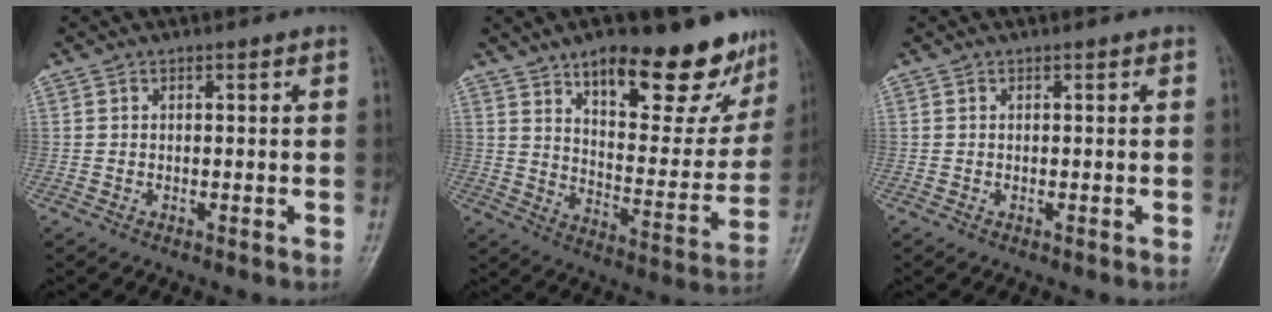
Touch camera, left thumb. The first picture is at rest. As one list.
[{"total": 21.7, "force": [14.6, 8.2, 13.9], "torque": [-0.137, -0.071, 0.217]}, {"total": 0.0}]